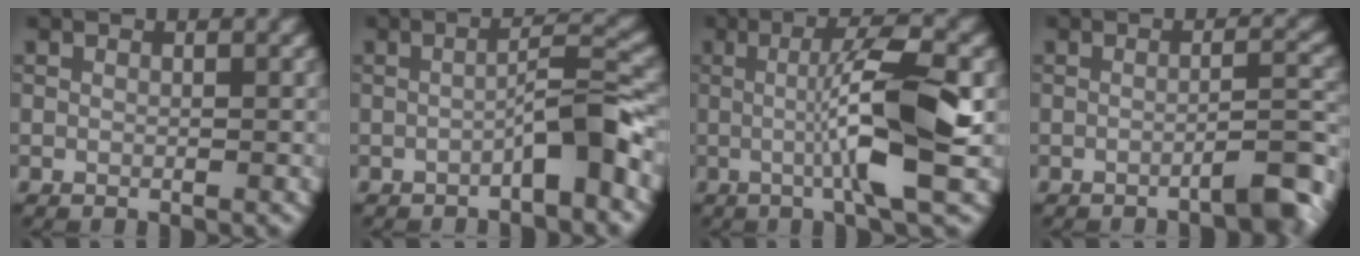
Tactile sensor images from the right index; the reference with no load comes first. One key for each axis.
{"total": 3.6, "fx": -1.7, "fy": 0.3, "fz": 3.1, "tx": -0.049, "ty": 0.020, "tz": -0.033}
{"total": 7.7, "fx": -0.1, "fy": 1.2, "fz": 7.6, "tx": -0.122, "ty": -0.001, "tz": -0.005}
{"total": 4.1, "fx": -2.7, "fy": 0.7, "fz": 3.0, "tx": -0.029, "ty": 0.017, "tz": -0.049}